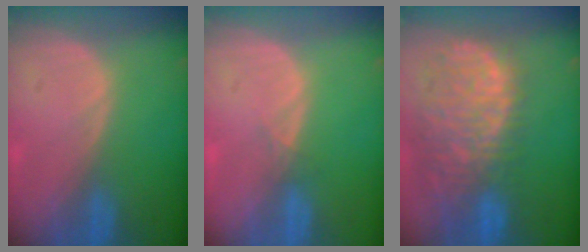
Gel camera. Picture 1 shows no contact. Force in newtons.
{"total": 0.7, "press": 0.7, "slide": 0.2}
{"total": 13.6, "press": 11.2, "slide": 7.7}